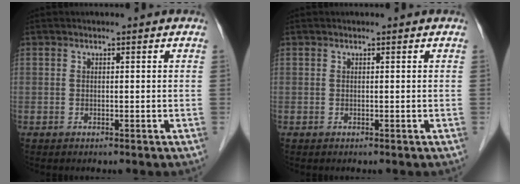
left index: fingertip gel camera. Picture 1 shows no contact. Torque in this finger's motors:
{"motor_torque": [0.00, 0.00, 0.00, 0.00]}